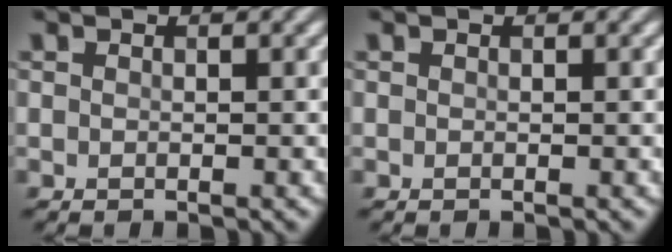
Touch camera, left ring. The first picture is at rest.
{"total": 0.0}